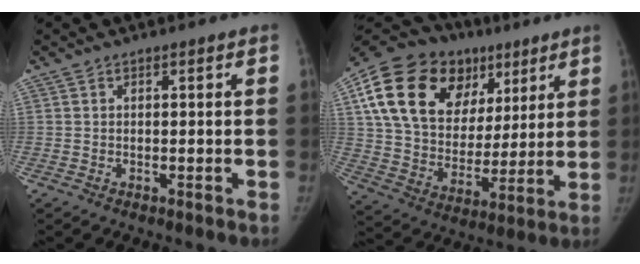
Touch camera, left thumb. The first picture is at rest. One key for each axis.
{"total": 26.2, "fx": 11.7, "fy": 17.6, "fz": 15.5, "tx": -0.248, "ty": 0.016, "tz": 0.200}